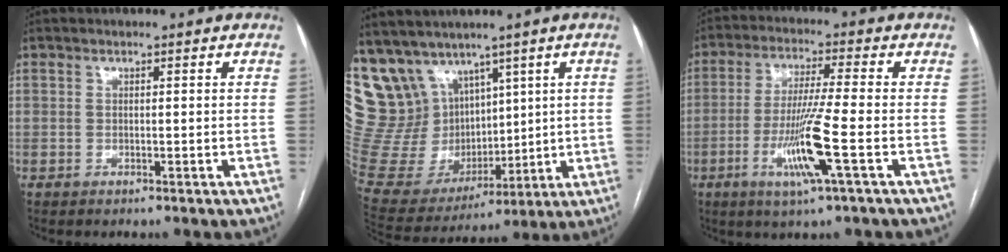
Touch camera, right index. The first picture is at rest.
{"total": 21.6, "force": [11.9, 15.5, 9.4], "torque": [-0.230, 0.062, 0.254]}
{"total": 10.4, "force": [-3.5, -1.0, 9.8], "torque": [-0.193, -0.017, -0.069]}